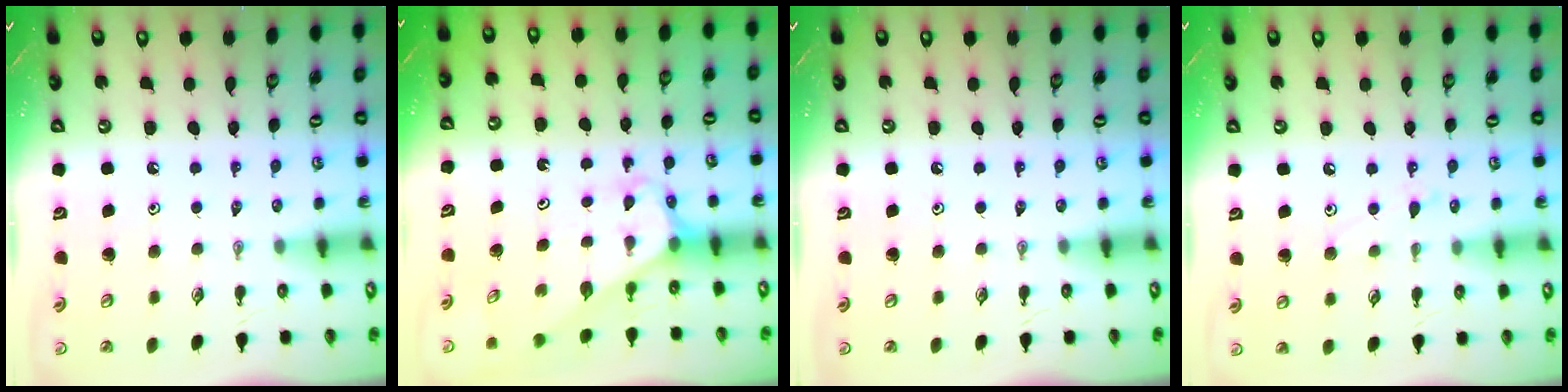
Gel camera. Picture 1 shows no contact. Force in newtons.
{"total": 3.0, "press": 3.0, "slide": 0.2}
{"total": 0.0}
{"total": 6.1, "press": 6.1, "slide": 0.6}